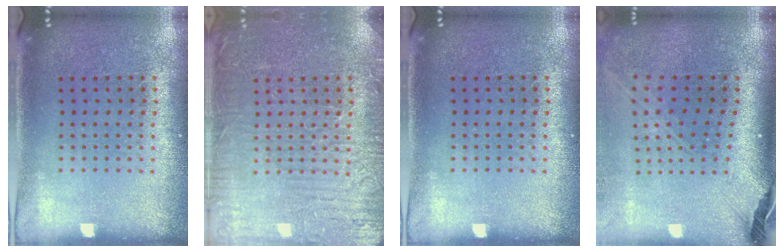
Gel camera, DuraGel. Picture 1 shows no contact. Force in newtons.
{"total": 5.8, "press": 5.7, "slide": 0.8}
{"total": 0.0}
{"total": 2.8, "press": 2.0, "slide": 1.9}